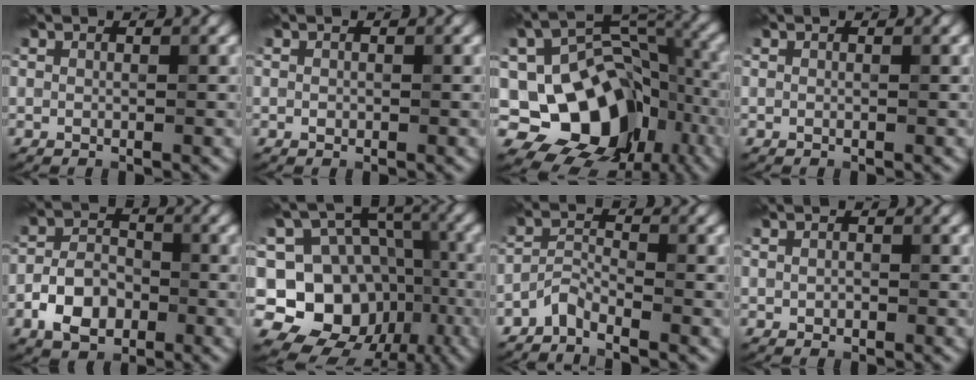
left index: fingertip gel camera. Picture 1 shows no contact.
{"total": 0.0}
{"total": 12.9, "force": [-4.5, 9.2, 7.9], "torque": [-0.124, -0.001, -0.077]}
{"total": 0.0}
{"total": 4.6, "force": [-2.2, 2.9, 2.8], "torque": [-0.052, 0.001, -0.038]}
{"total": 13.6, "force": [-3.8, 11.2, 6.7], "torque": [-0.110, 0.008, -0.073]}
{"total": 2.1, "force": [-2.0, 0.1, 0.6], "torque": [-0.017, 0.013, -0.043]}
{"total": 0.6, "force": [-0.1, 0.4, 0.4], "torque": [-0.012, 0.000, -0.003]}